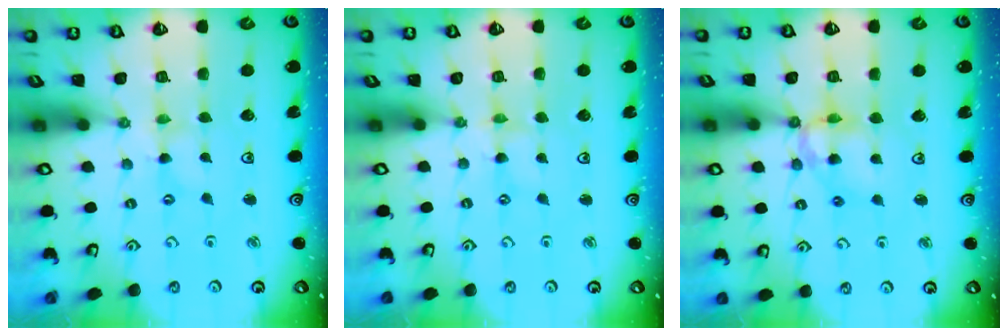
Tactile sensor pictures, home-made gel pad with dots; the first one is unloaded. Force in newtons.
{"total": 0.7, "press": 0.7, "slide": 0.2}
{"total": 10.8, "press": 10.7, "slide": 1.2}